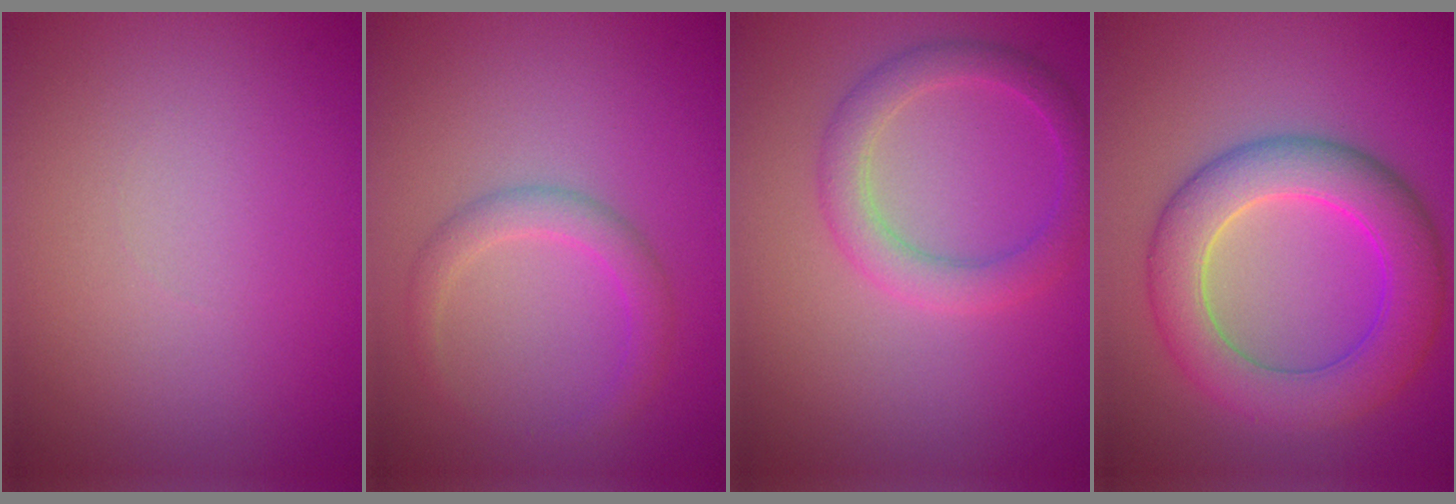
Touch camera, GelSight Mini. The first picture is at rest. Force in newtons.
{"total": 2.3, "press": 2.2, "slide": 0.1}
{"total": 3.2, "press": 3.2, "slide": 0.0}
{"total": 7.2, "press": 7.2, "slide": 0.2}